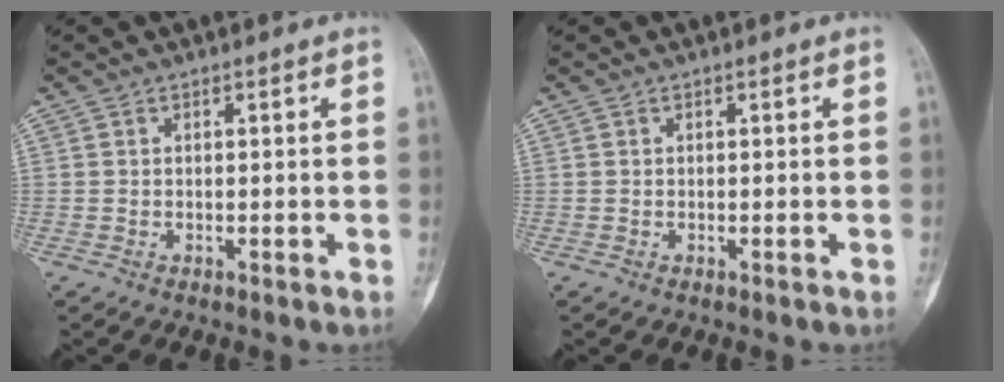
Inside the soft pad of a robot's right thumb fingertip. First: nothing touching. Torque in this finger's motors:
{"motor_torque": [0.14, 0.09, 0.06, -0.06, 0.03]}